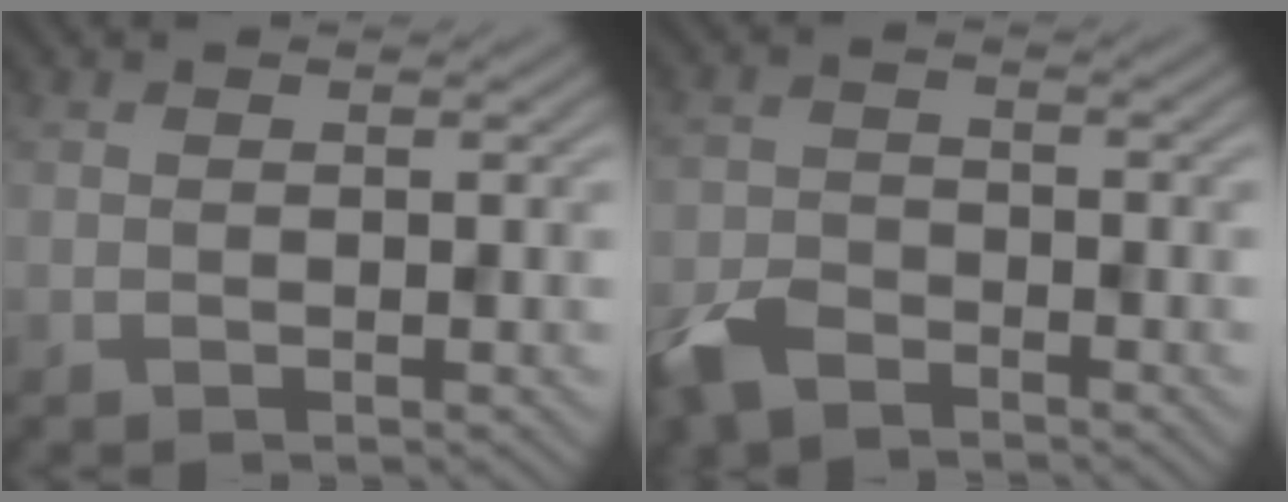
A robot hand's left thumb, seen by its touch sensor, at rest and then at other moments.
{"total": 4.9, "force": [-3.8, 2.3, 2.3], "torque": [-0.051, -0.008, -0.083]}